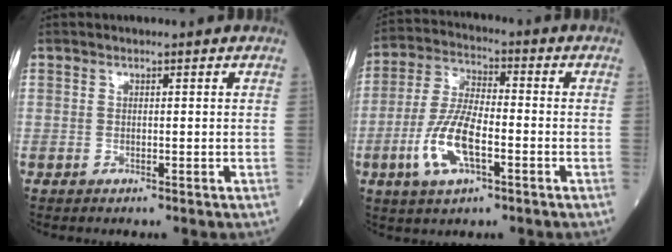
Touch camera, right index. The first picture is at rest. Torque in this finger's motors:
{"motor_torque": [1.64, -0.50, 0.77, 0.21]}